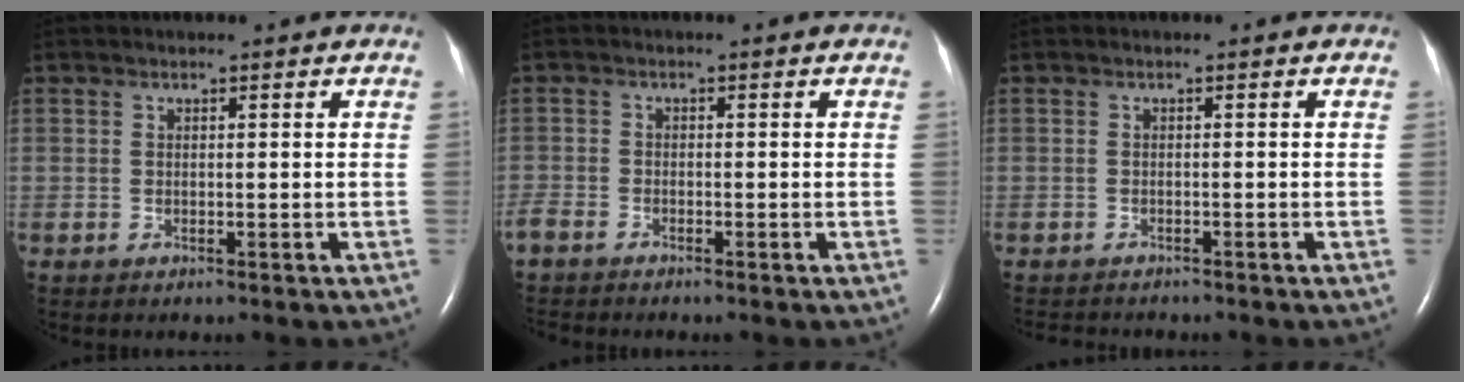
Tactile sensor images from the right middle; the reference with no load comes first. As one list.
[{"total": 3.5, "force": [-3.3, 1.0, 0.9], "torque": [-0.016, -0.010, -0.065]}, {"total": 3.3, "force": [-3.1, 0.9, 0.9], "torque": [-0.012, -0.007, -0.041]}]